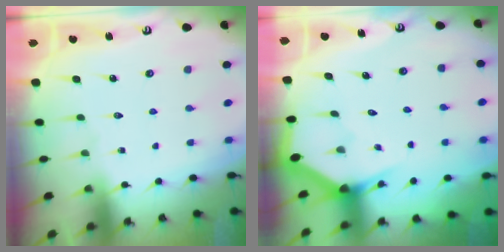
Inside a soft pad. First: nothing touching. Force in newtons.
{"total": 2.7, "press": 2.7, "slide": 0.0}